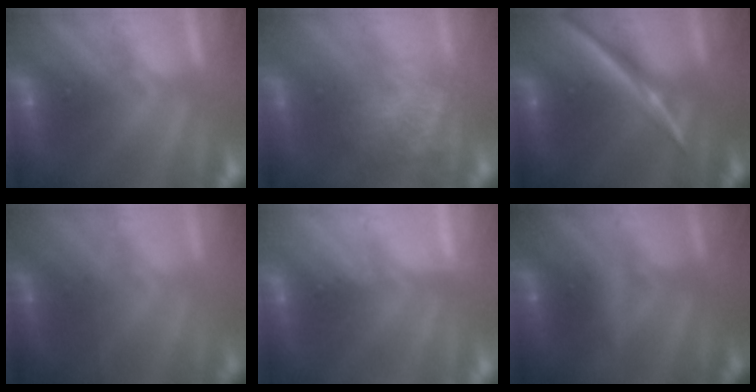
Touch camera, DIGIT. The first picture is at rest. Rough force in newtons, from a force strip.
{"total": 3.6}
{"total": 2.3}
{"total": 1.8}
{"total": 2.3}
{"total": 2.4}